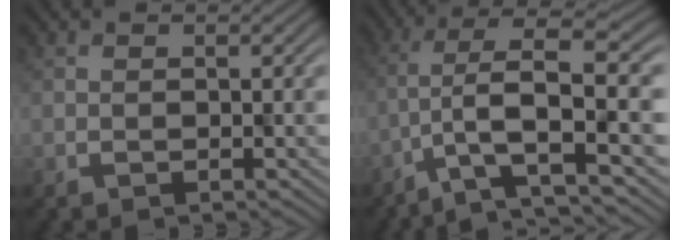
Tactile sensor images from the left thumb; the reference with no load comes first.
{"total": 10.5, "force": [-1.6, 3.5, 9.8], "torque": [-0.176, 0.004, -0.027]}